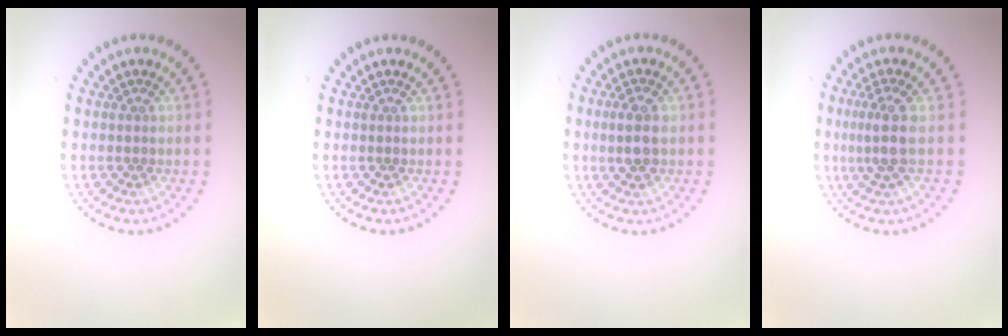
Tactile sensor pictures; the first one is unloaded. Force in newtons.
{"total": 0.0}
{"total": 2.3, "press": 2.3, "slide": 0.2}
{"total": 2.6, "press": 2.1, "slide": 1.7}